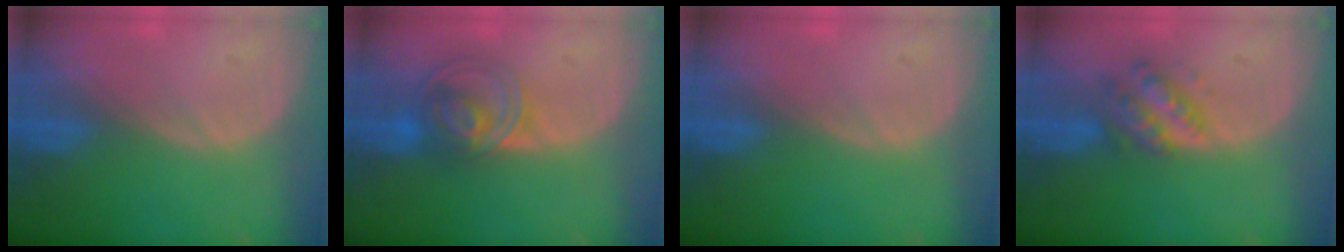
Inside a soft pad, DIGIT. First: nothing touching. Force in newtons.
{"total": 7.2, "press": 6.3, "slide": 3.5}
{"total": 0.0}
{"total": 5.0, "press": 5.0, "slide": 0.1}